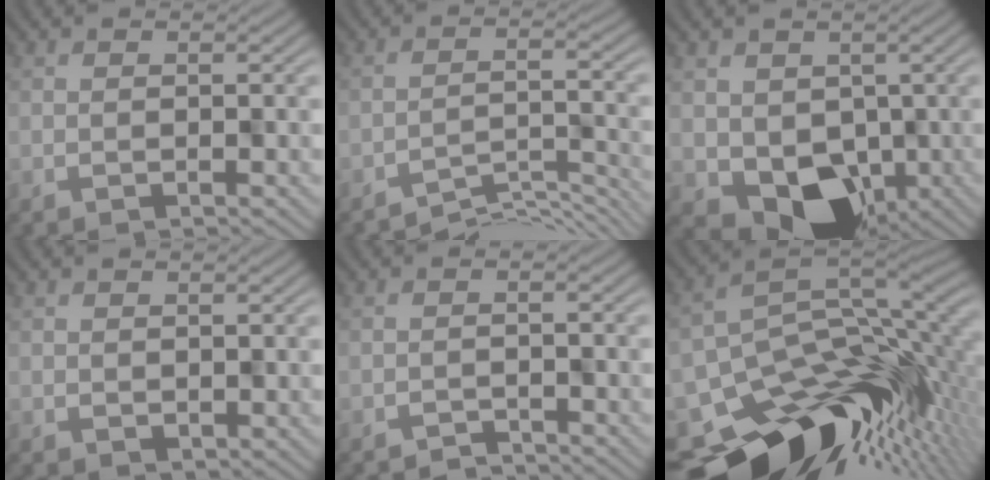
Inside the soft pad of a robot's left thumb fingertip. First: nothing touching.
{"total": 5.2, "force": [-4.2, 1.4, 2.7], "torque": [-0.040, -0.003, -0.066]}
{"total": 9.4, "force": [-1.9, 7.6, 5.1], "torque": [-0.079, -0.039, -0.015]}
{"total": 1.2, "force": [0.4, 1.0, 0.5], "torque": [-0.009, -0.005, 0.012]}
{"total": 1.7, "force": [-1.7, 0.1, -0.1], "torque": [0.004, 0.002, -0.030]}
{"total": 14.6, "force": [-6.3, 8.9, 9.7], "torque": [-0.162, -0.044, -0.090]}